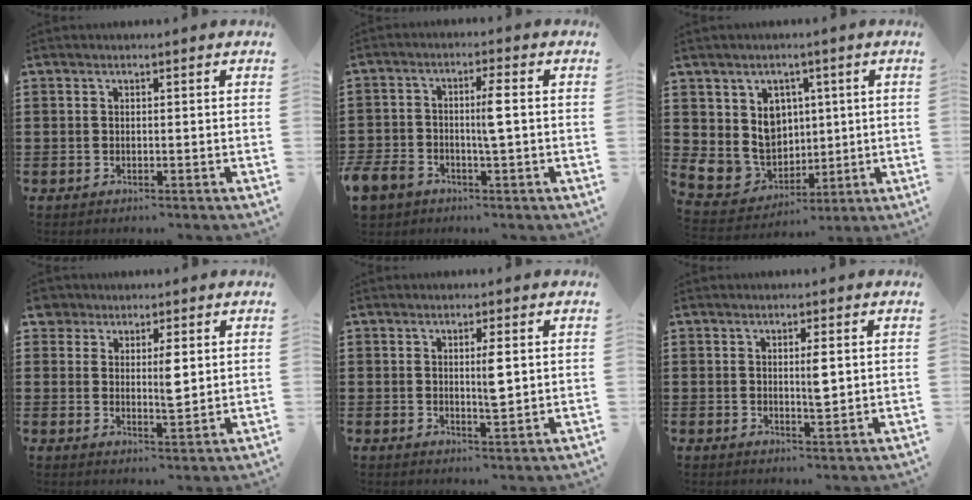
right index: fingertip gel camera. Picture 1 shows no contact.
{"total": 4.9, "force": [-1.5, 2.0, 4.2], "torque": [-0.102, 0.000, -0.038]}
{"total": 7.9, "force": [1.7, 7.5, 1.7], "torque": [-0.082, -0.012, 0.039]}
{"total": 5.3, "force": [2.6, 3.0, 3.5], "torque": [-0.056, -0.002, 0.042]}
{"total": 3.2, "force": [0.5, 0.6, 3.1], "torque": [-0.058, 0.002, 0.007]}
{"total": 2.7, "force": [0.4, 0.5, 2.6], "torque": [-0.049, 0.002, 0.006]}